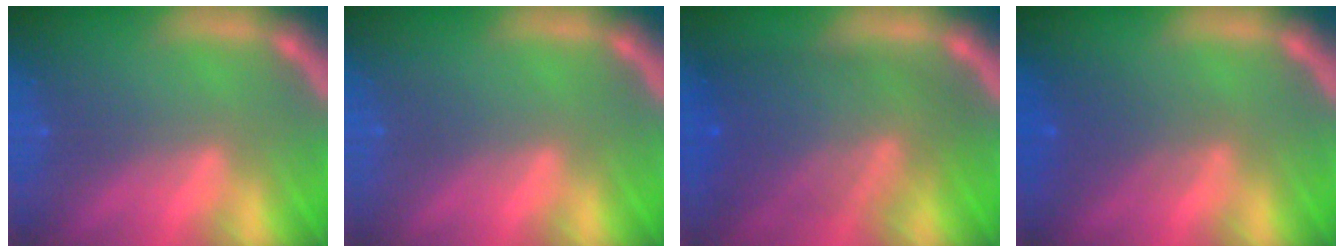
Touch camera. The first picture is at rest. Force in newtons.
{"total": 0.0}
{"total": 8.5}
{"total": 3.0}